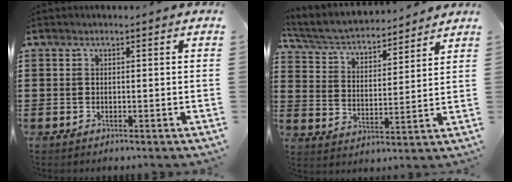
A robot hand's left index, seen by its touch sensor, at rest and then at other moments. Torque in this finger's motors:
{"motor_torque": [0.73, -0.69, 0.41, 0.09]}